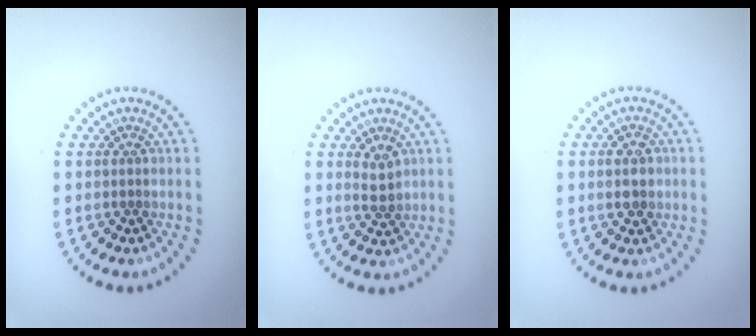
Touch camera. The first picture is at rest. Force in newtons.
{"total": 1.8, "press": 1.7, "slide": 0.5}
{"total": 2.9, "press": 2.9, "slide": 0.2}